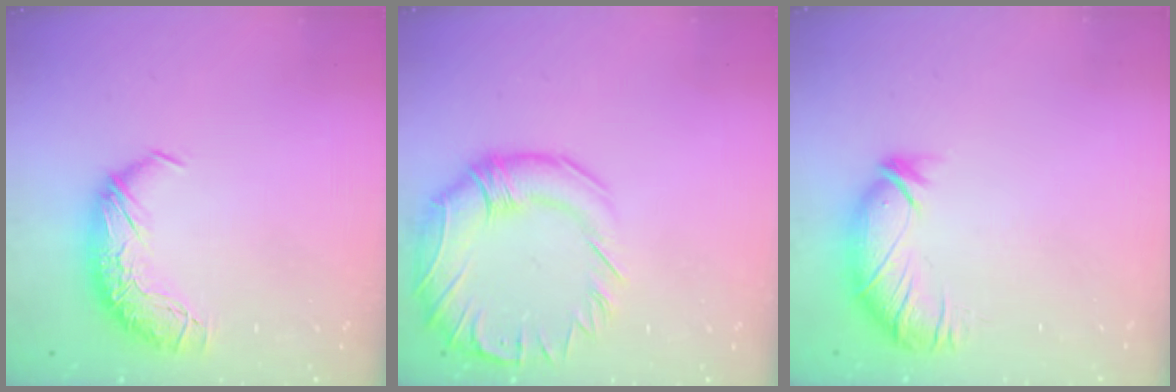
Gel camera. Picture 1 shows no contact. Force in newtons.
{"total": 7.4, "press": 6.8, "slide": 3.0}
{"total": 2.9, "press": 2.4, "slide": 1.7}